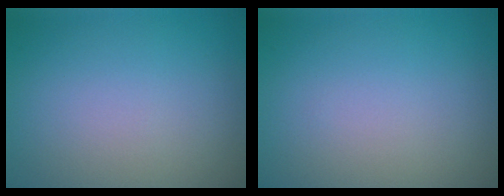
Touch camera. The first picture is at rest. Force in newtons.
{"total": 0.0}